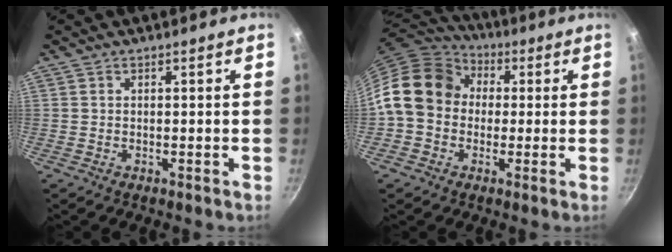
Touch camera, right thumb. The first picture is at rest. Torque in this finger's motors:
{"motor_torque": [1.41, 3.19, 1.19, -1.04, 0.41]}